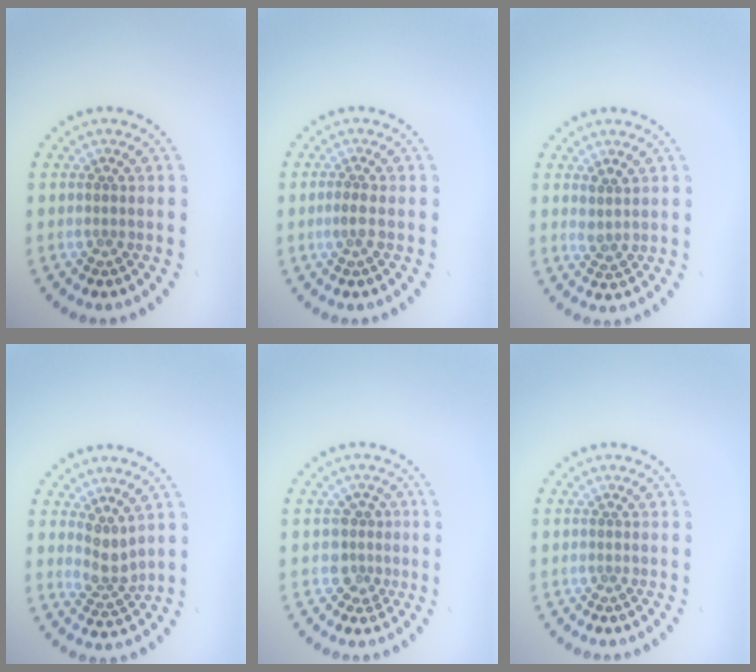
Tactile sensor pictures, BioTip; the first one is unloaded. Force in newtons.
{"total": 1.2, "press": 1.1, "slide": 0.5}
{"total": 1.4, "press": 1.1, "slide": 0.8}
{"total": 2.3, "press": 1.6, "slide": 1.7}
{"total": 2.3, "press": 1.9, "slide": 1.3}
{"total": 0.0}